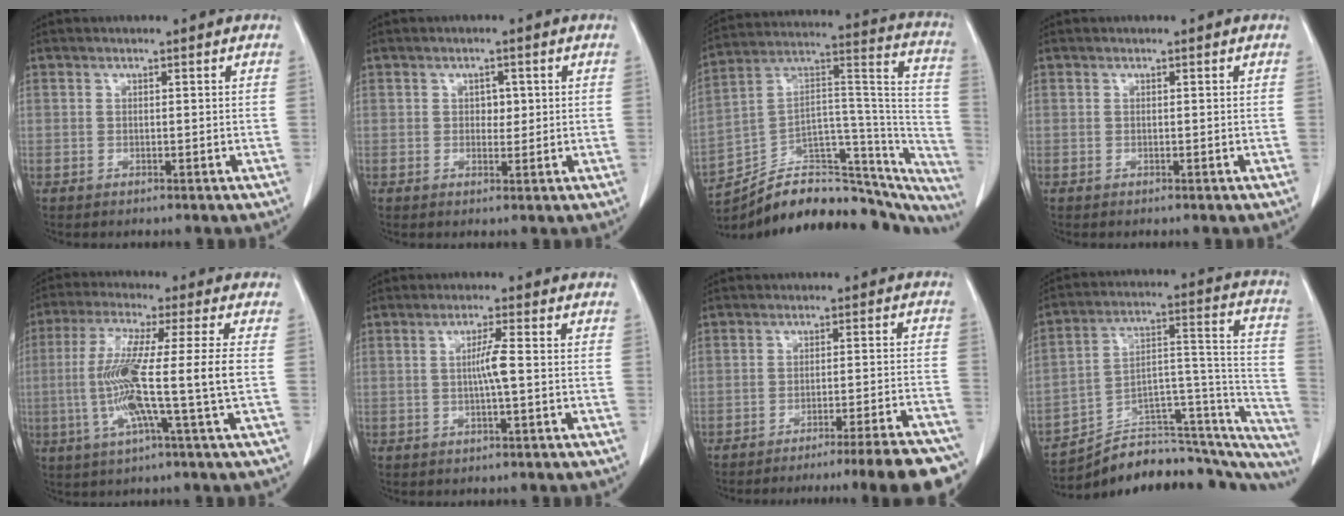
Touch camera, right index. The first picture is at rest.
{"total": 1.9, "force": [0.3, 1.3, 1.4], "torque": [-0.015, 0.000, 0.005]}
{"total": 31.9, "force": [-27.2, 11.6, 12.1], "torque": [-0.153, 0.048, -0.369]}
{"total": 0.0}
{"total": 12.3, "force": [-1.8, -1.3, 12.1], "torque": [-0.235, -0.006, -0.038]}
{"total": 3.4, "force": [-0.2, -0.2, 3.4], "torque": [-0.062, -0.001, -0.003]}
{"total": 17.9, "force": [-16.1, -0.4, 7.6], "torque": [-0.032, 0.002, -0.202]}
{"total": 24.8, "force": [-21.6, 8.3, 9.0], "torque": [-0.061, 0.080, -0.296]}